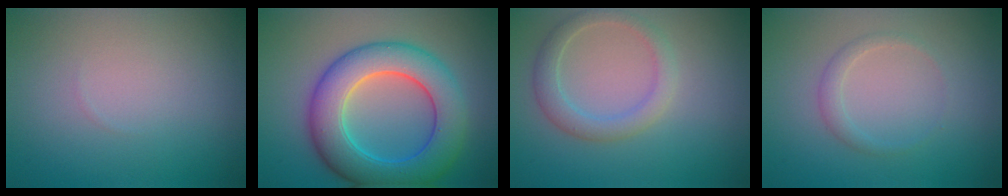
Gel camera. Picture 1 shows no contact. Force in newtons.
{"total": 8.9, "press": 8.9, "slide": 0.3}
{"total": 2.7, "press": 2.7, "slide": 0.0}
{"total": 1.4, "press": 1.4, "slide": 0.1}